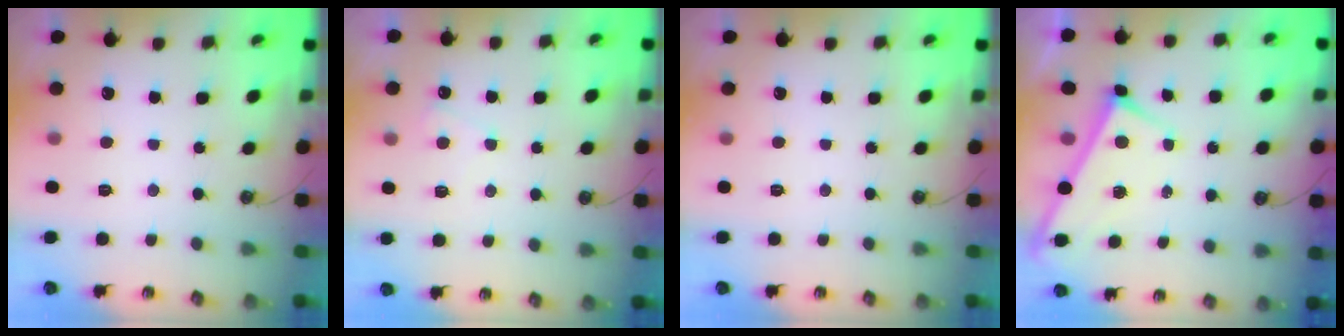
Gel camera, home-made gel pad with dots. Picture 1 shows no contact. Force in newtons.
{"total": 2.5, "press": 2.4, "slide": 0.4}
{"total": 0.0}
{"total": 2.9, "press": 2.9, "slide": 0.3}